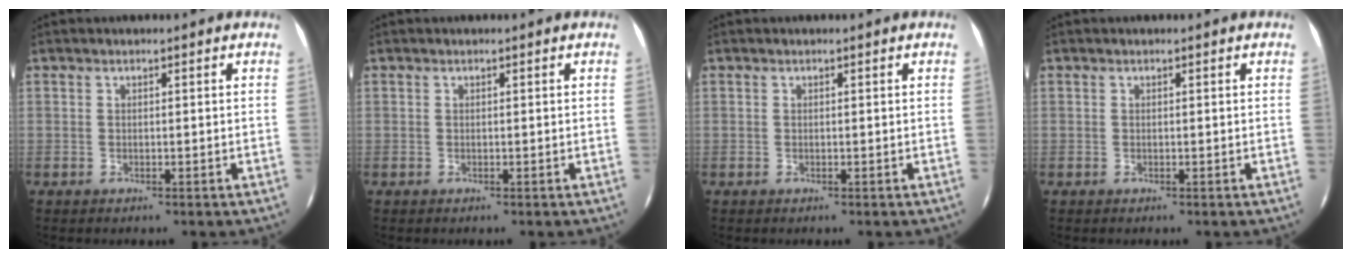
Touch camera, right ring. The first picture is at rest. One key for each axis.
{"total": 0.0}
{"total": 0.0}
{"total": 0.0}